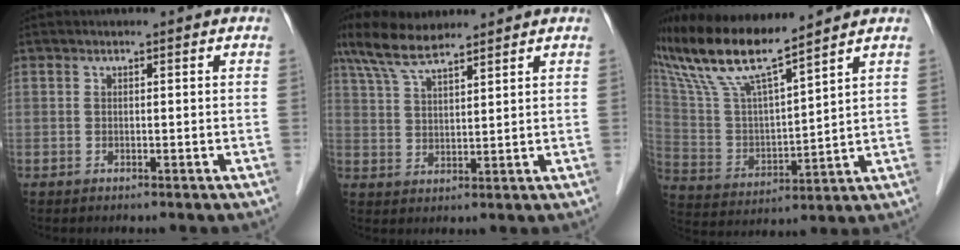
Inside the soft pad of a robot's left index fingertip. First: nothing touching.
{"total": 8.1, "force": [6.5, 1.6, 4.6], "torque": [-0.100, 0.021, 0.122]}
{"total": 15.0, "force": [12.4, 0.6, 8.4], "torque": [-0.175, 0.007, 0.241]}